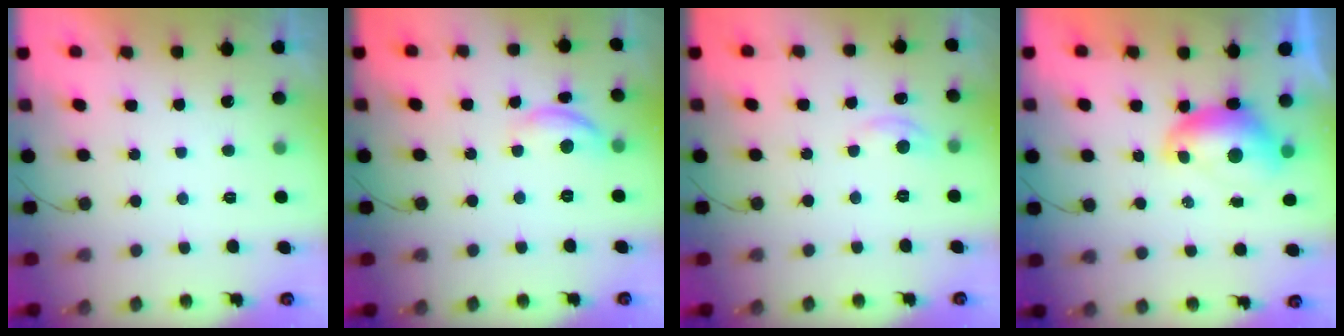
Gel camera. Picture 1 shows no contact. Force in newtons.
{"total": 8.8, "press": 8.8, "slide": 0.5}
{"total": 4.9, "press": 4.9, "slide": 0.6}
{"total": 7.8, "press": 7.8, "slide": 0.9}